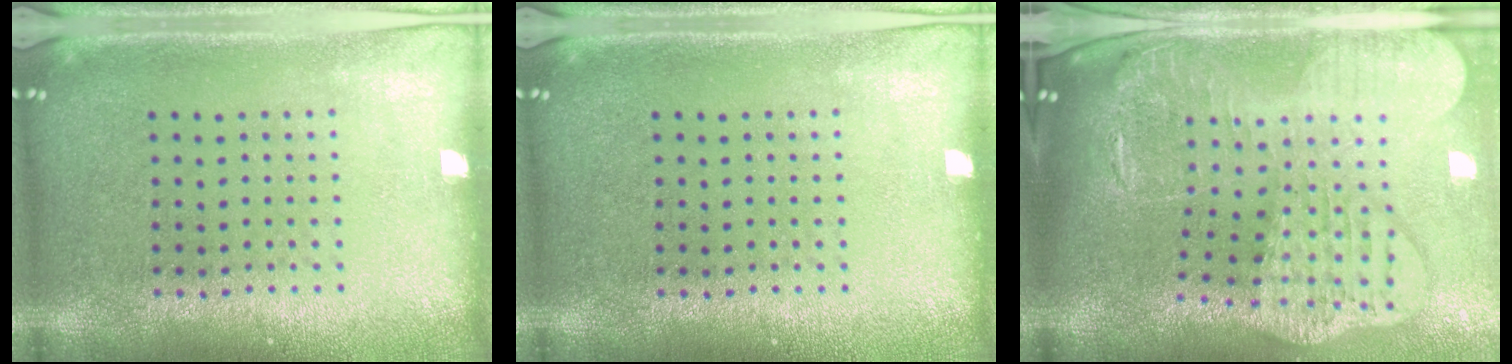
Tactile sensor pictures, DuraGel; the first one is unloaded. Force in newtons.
{"total": 0.0}
{"total": 4.4, "press": 3.3, "slide": 2.9}